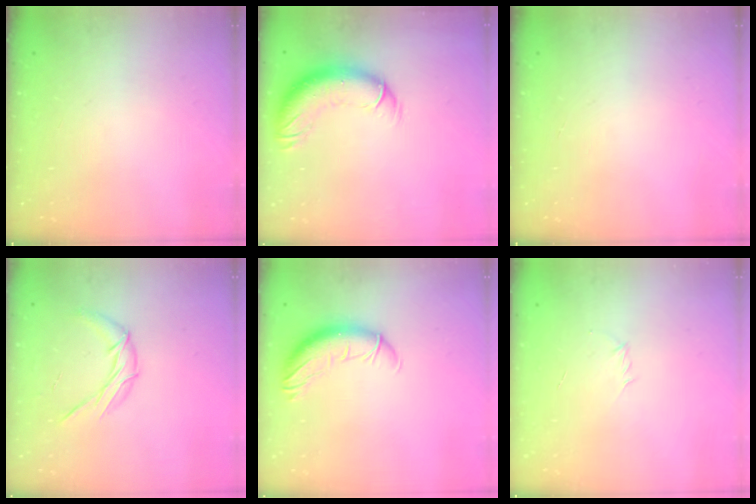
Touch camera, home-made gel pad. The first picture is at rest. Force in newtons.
{"total": 13.0, "press": 12.6, "slide": 3.4}
{"total": 0.0}
{"total": 8.8, "press": 8.8, "slide": 0.4}
{"total": 11.2, "press": 11.1, "slide": 1.7}
{"total": 2.9, "press": 2.8, "slide": 0.8}